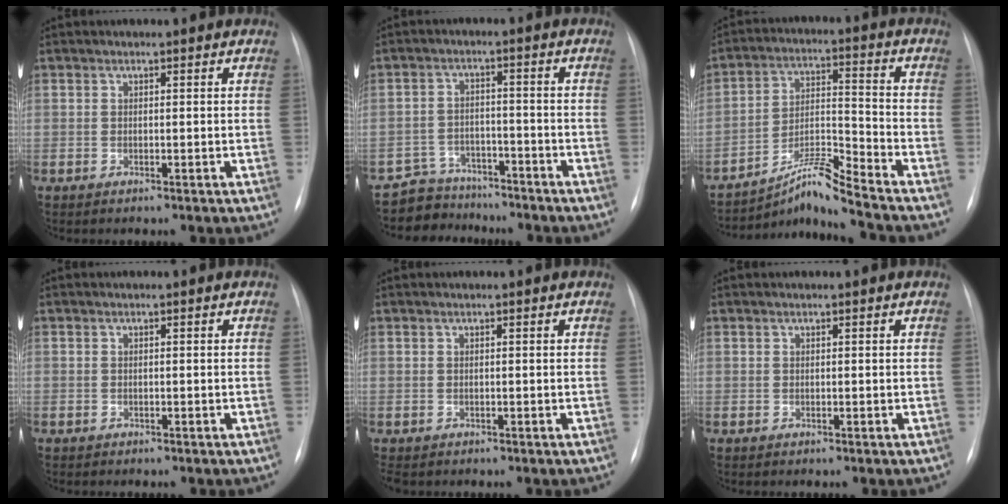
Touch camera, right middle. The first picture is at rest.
{"total": 6.7, "force": [-5.9, 3.2, -0.8], "torque": [0.019, 0.024, -0.098]}
{"total": 8.3, "force": [-7.5, -2.2, 2.6], "torque": [-0.059, 0.005, -0.133]}
{"total": 0.0}
{"total": 1.3, "force": [-1.0, 0.7, 0.4], "torque": [-0.005, 0.000, -0.012]}
{"total": 0.0}